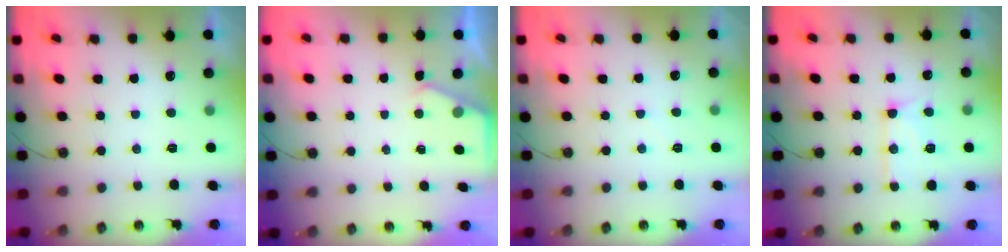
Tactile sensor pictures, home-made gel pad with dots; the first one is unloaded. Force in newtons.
{"total": 2.4, "press": 2.4, "slide": 0.4}
{"total": 2.5, "press": 2.5, "slide": 0.4}
{"total": 12.8, "press": 12.7, "slide": 1.2}